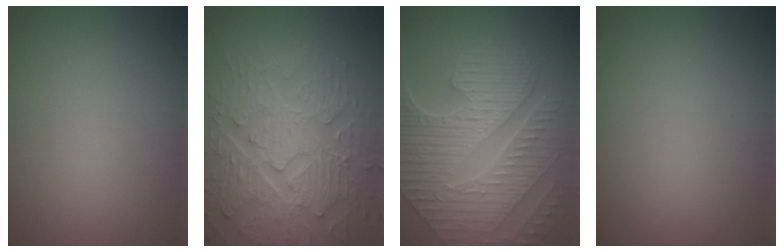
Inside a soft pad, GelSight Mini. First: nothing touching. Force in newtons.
{"total": 8.0, "press": 6.5, "slide": 4.7}
{"total": 10.2, "press": 7.0, "slide": 7.4}
{"total": 0.0}